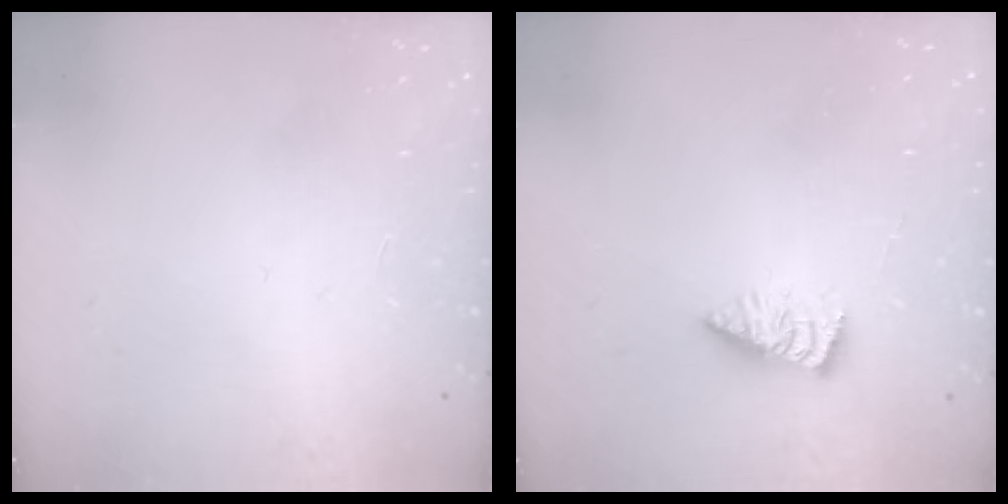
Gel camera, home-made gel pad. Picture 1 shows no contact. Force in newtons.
{"total": 1.7, "press": 1.7, "slide": 0.1}